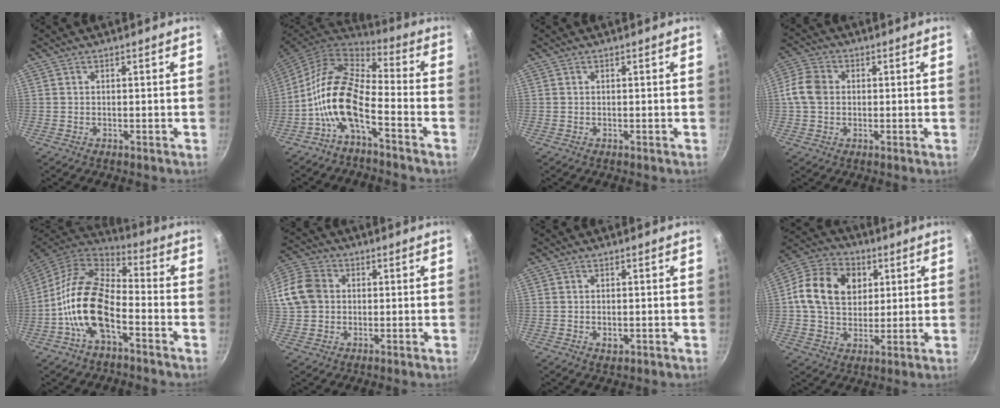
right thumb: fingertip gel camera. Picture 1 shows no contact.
{"total": 13.2, "force": [-5.1, 5.8, 10.7], "torque": [-0.207, 0.057, -0.114]}
{"total": 0.0}
{"total": 6.5, "force": [0.2, 5.2, 3.9], "torque": [-0.067, 0.012, -0.010]}
{"total": 15.6, "force": [-5.2, 8.2, 12.2], "torque": [-0.219, 0.046, -0.115]}
{"total": 14.0, "force": [1.5, 11.8, 7.3], "torque": [-0.158, 0.028, 0.016]}
{"total": 1.9, "force": [-0.4, 1.2, 1.4], "torque": [-0.021, -0.002, -0.004]}
{"total": 15.4, "force": [3.2, 11.9, 9.2], "torque": [-0.140, 0.011, 0.044]}